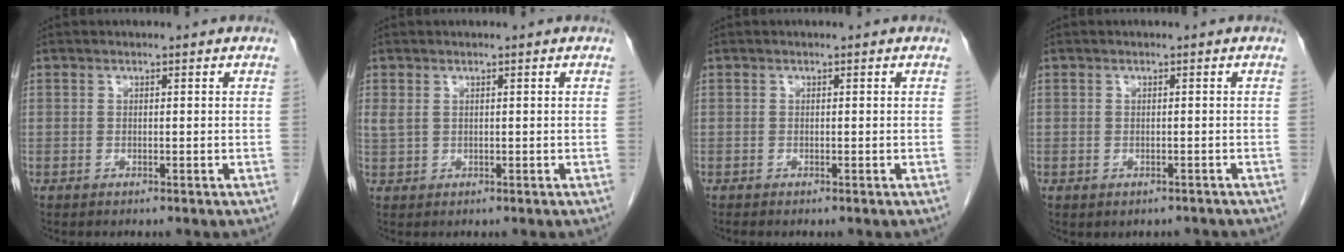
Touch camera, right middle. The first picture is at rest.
{"total": 1.7, "force": [0.7, 1.0, 1.1], "torque": [-0.034, 0.011, 0.025]}
{"total": 0.0}
{"total": 2.0, "force": [-1.6, 1.0, 0.9], "torque": [-0.018, -0.001, -0.013]}